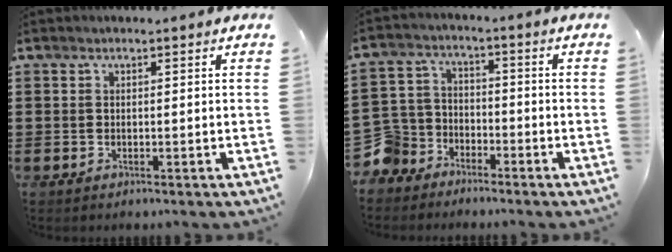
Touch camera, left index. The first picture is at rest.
{"total": 7.7, "force": [-5.8, 4.9, 1.2], "torque": [-0.061, 0.017, -0.120]}